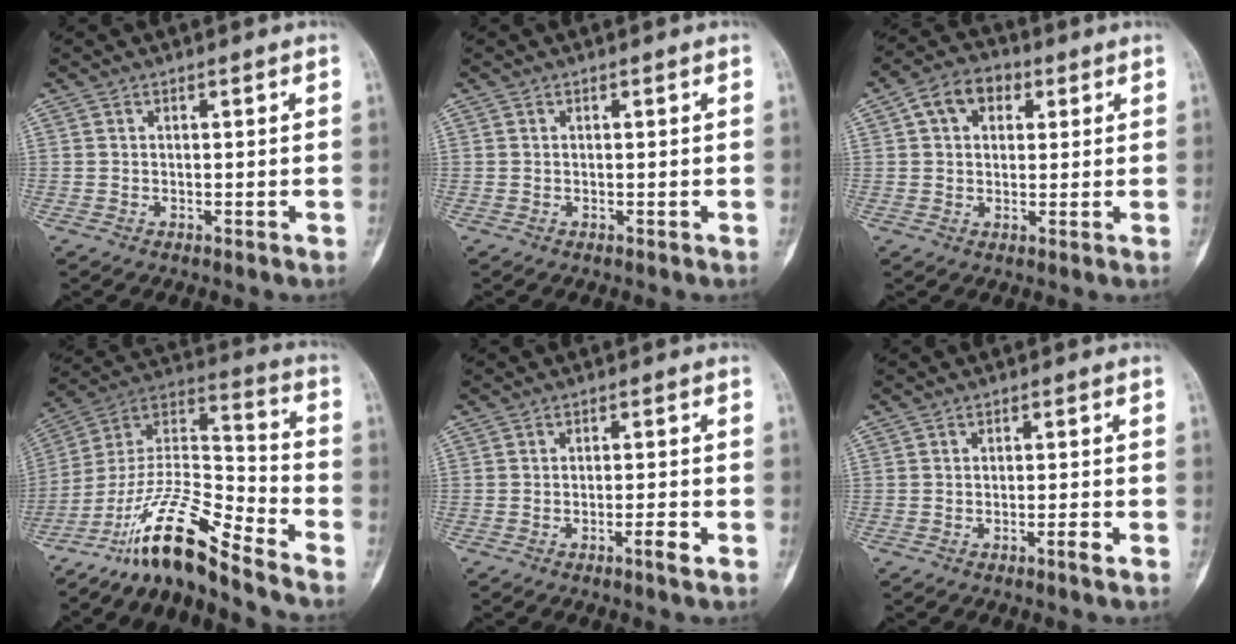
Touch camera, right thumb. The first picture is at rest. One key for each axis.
{"total": 0.0}
{"total": 7.6, "fx": 2.5, "fy": 5.5, "fz": 4.6, "tx": -0.055, "ty": 0.013, "tz": 0.033}
{"total": 16.1, "fx": -12.9, "fy": 2.5, "fz": 9.3, "tx": -0.178, "ty": 0.100, "tz": -0.241}
{"total": 2.9, "fx": -1.5, "fy": 0.3, "fz": 2.4, "tx": -0.044, "ty": 0.005, "tz": -0.026}
{"total": 2.1, "fx": -1.1, "fy": 0.1, "fz": 1.8, "tx": -0.032, "ty": 0.002, "tz": -0.021}